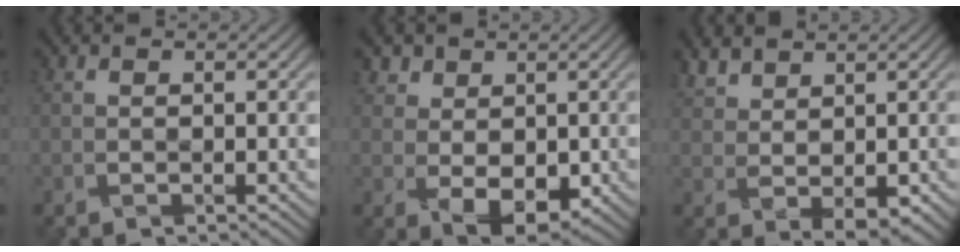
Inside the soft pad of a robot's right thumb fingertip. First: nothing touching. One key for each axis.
{"total": 5.2, "fx": 1.1, "fy": 4.0, "fz": 3.1, "tx": -0.065, "ty": -0.008, "tz": 0.021}
{"total": 3.8, "fx": 2.3, "fy": 2.1, "fz": 2.2, "tx": -0.053, "ty": 0.003, "tz": 0.054}